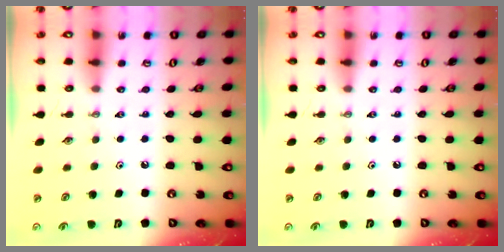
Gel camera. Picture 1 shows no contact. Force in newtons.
{"total": 0.0}